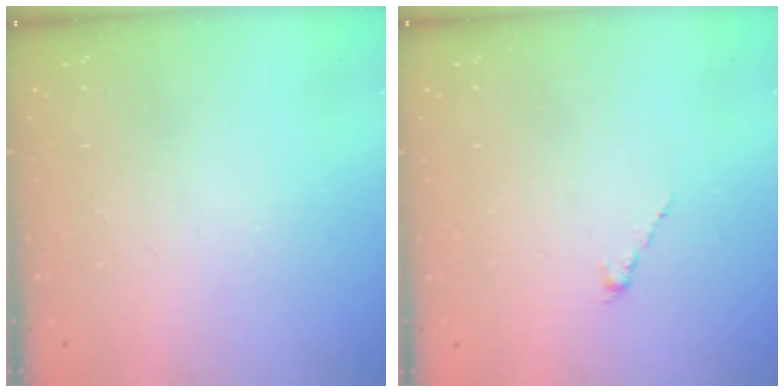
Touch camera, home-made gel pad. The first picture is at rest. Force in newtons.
{"total": 0.0}